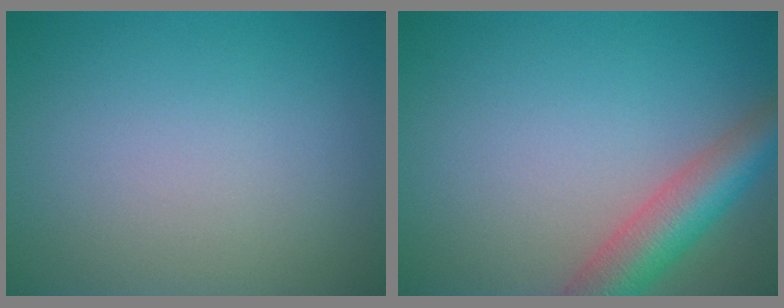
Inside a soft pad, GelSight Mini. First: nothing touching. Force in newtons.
{"total": 5.5, "press": 5.5, "slide": 0.2}